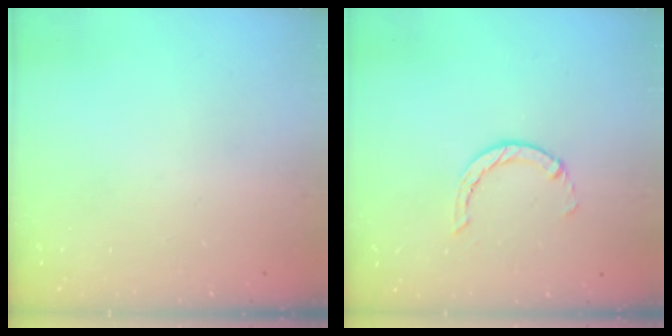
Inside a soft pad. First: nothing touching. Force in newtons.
{"total": 1.4, "press": 1.4, "slide": 0.3}